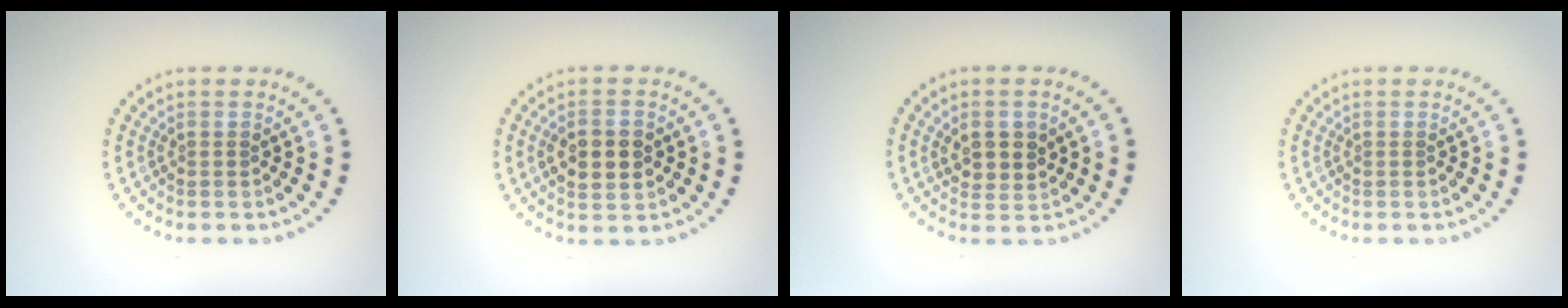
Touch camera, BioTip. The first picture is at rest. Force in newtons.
{"total": 4.2, "press": 4.2, "slide": 0.3}
{"total": 2.8, "press": 2.6, "slide": 0.9}
{"total": 0.0}